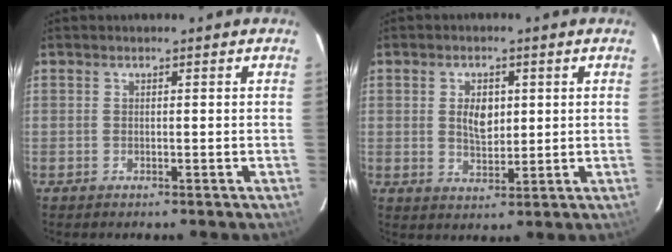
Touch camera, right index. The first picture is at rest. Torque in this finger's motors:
{"motor_torque": [0.05, 0.00, 0.28, 0.06]}